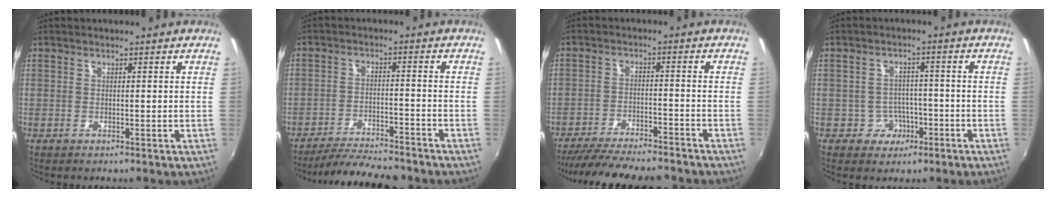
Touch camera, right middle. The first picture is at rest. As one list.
[{"total": 11.7, "force": [-10.5, 1.9, 4.6], "torque": [-0.107, -0.007, -0.164]}, {"total": 17.8, "force": [-15.6, 3.3, 7.8], "torque": [-0.155, -0.023, -0.233]}, {"total": 4.9, "force": [-2.2, 4.3, 0.8], "torque": [-0.023, 0.014, -0.023]}]